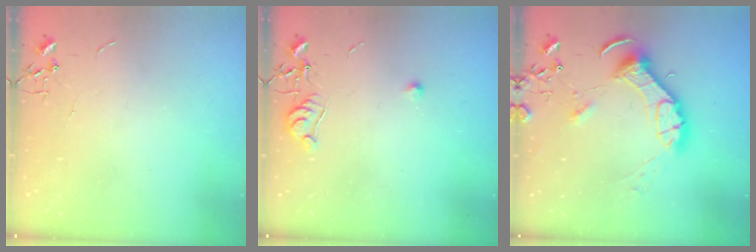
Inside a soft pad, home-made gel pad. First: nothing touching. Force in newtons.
{"total": 7.1, "press": 7.1, "slide": 0.7}
{"total": 12.3, "press": 12.1, "slide": 1.6}